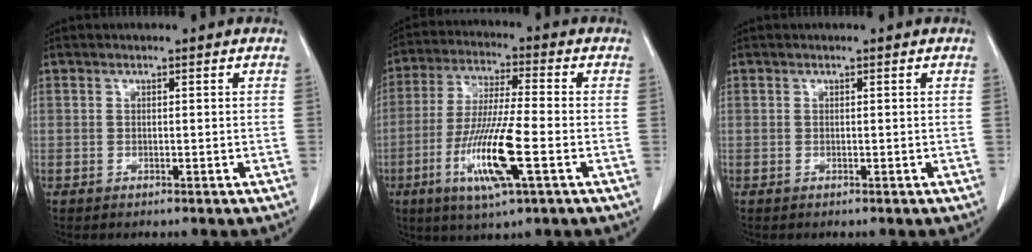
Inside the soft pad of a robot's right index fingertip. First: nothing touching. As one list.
[{"total": 12.9, "force": [-4.3, 0.7, 12.2], "torque": [-0.245, -0.020, -0.081]}, {"total": 0.0}]